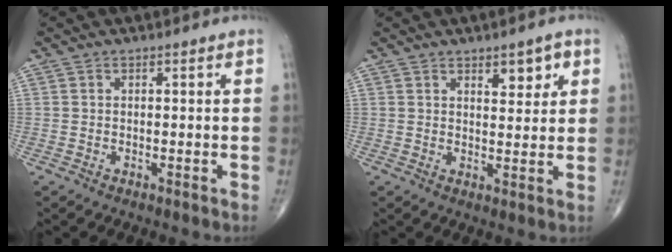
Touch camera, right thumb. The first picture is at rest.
{"total": 5.1, "force": [2.6, 2.2, 3.9], "torque": [-0.038, -0.015, 0.036]}